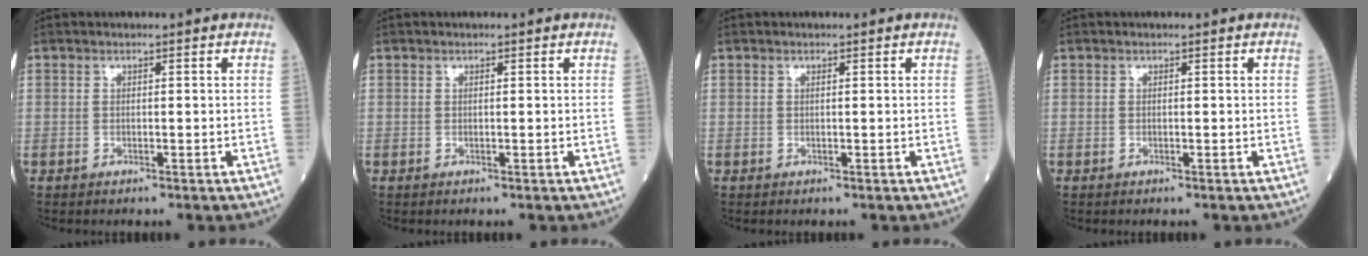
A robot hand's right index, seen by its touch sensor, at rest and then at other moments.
{"total": 0.0}
{"total": 0.0}
{"total": 0.0}